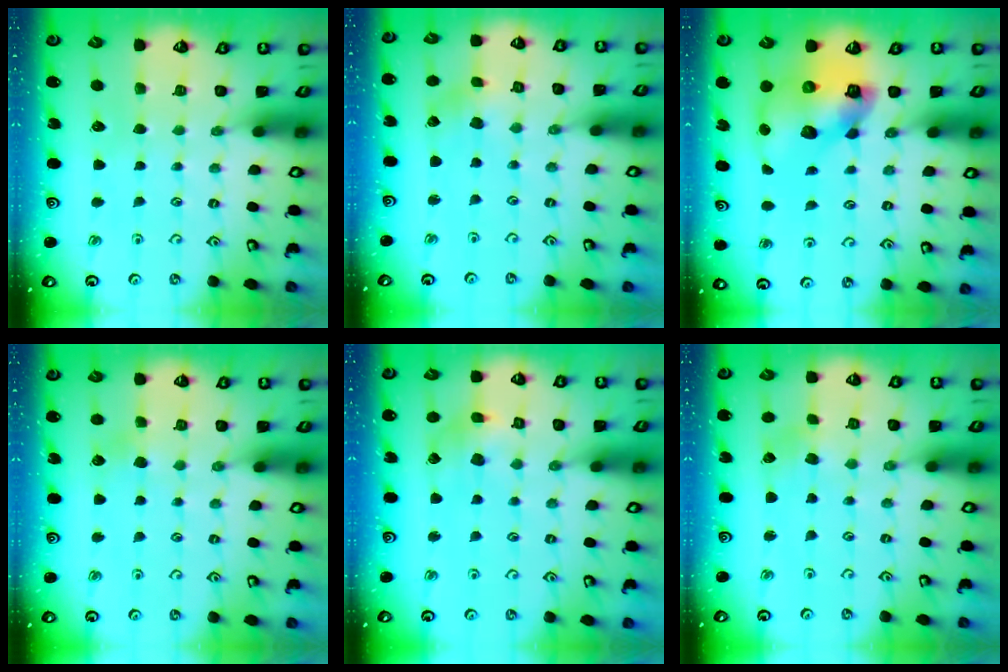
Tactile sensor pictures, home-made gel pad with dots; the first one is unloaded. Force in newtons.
{"total": 1.8, "press": 1.7, "slide": 0.3}
{"total": 13.1, "press": 12.9, "slide": 2.0}
{"total": 2.7, "press": 2.7, "slide": 0.4}
{"total": 6.2, "press": 6.2, "slide": 0.6}
{"total": 2.6, "press": 2.6, "slide": 0.4}